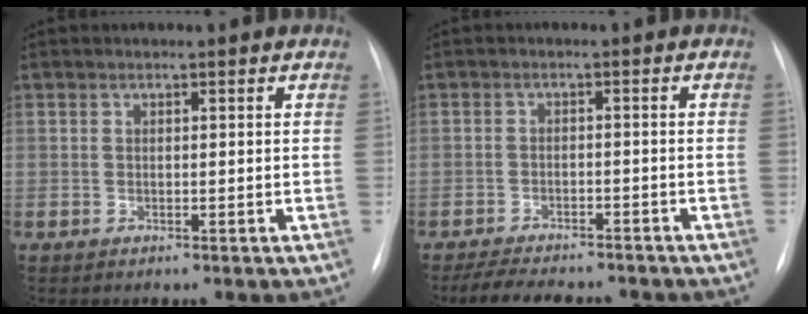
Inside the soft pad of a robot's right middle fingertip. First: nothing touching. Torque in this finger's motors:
{"motor_torque": [0.57, -0.75, -0.02, 0.00]}